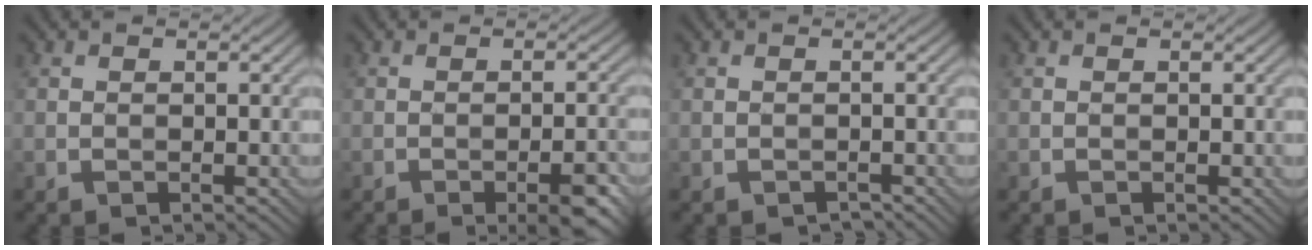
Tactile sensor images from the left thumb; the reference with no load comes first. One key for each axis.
{"total": 3.7, "fx": -2.4, "fy": 0.5, "fz": 2.8, "tx": -0.035, "ty": 0.007, "tz": -0.034}
{"total": 0.8, "fx": -0.6, "fy": 0.5, "fz": 0.2, "tx": -0.007, "ty": -0.005, "tz": -0.012}
{"total": 0.0}